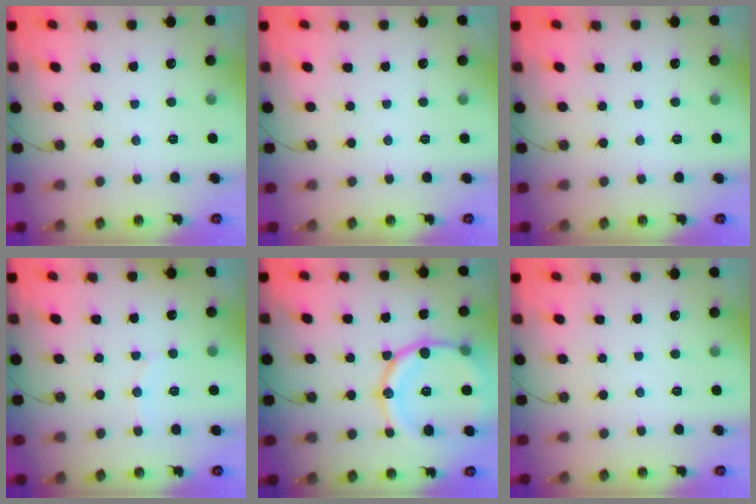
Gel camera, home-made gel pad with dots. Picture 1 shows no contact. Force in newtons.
{"total": 0.0}
{"total": 0.0}
{"total": 5.8, "press": 5.5, "slide": 1.7}
{"total": 19.1, "press": 18.8, "slide": 3.4}
{"total": 0.0}